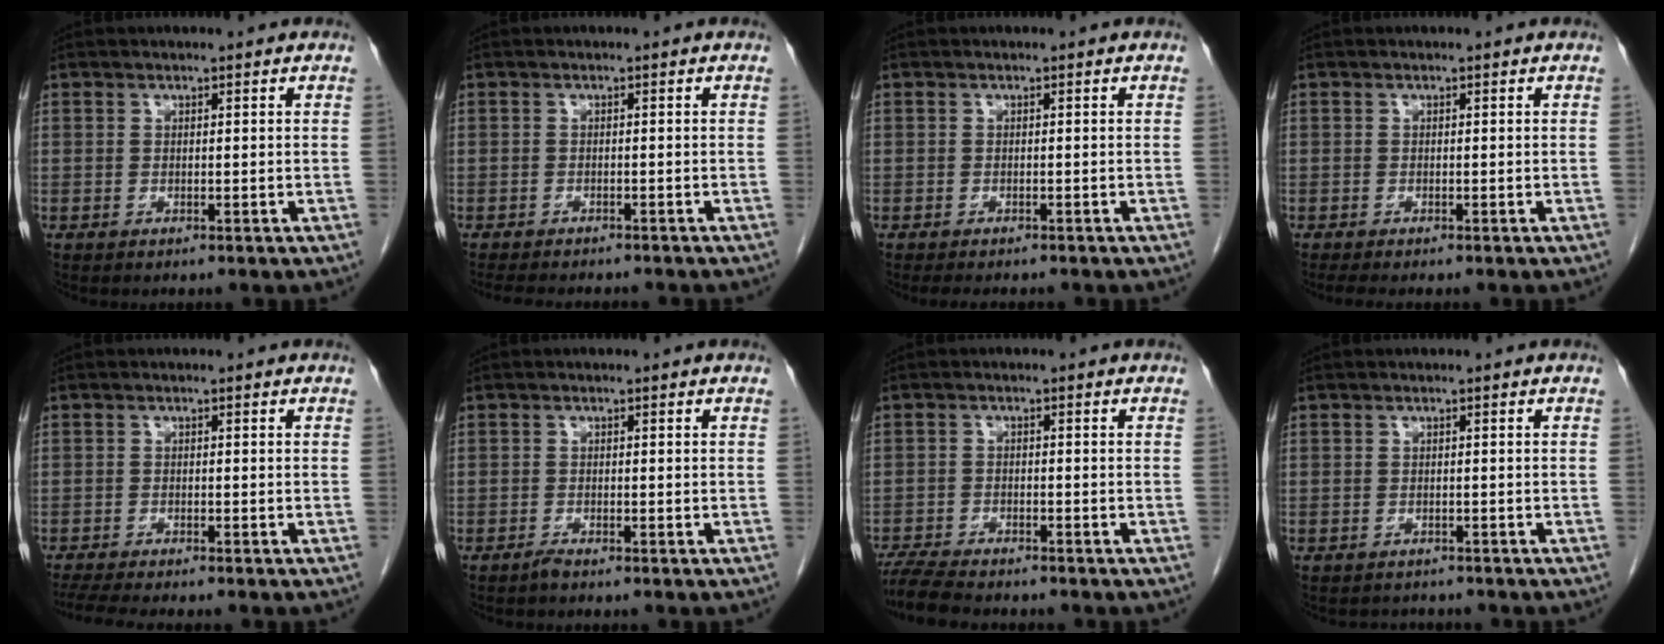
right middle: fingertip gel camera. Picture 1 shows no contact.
{"total": 8.3, "force": [-7.4, 1.9, 3.4], "torque": [-0.047, -0.006, -0.099]}
{"total": 4.2, "force": [-3.6, 1.0, 1.9], "torque": [-0.024, -0.009, -0.047]}
{"total": 2.0, "force": [-1.6, 0.1, 1.1], "torque": [-0.021, -0.008, -0.023]}
{"total": 6.1, "force": [-5.3, 0.0, 3.0], "torque": [-0.047, -0.013, -0.087]}
{"total": 0.9, "force": [-0.9, 0.0, 0.4], "torque": [-0.010, -0.001, -0.015]}
{"total": 7.3, "force": [-6.6, 0.9, 3.0], "torque": [-0.052, -0.018, -0.112]}
{"total": 2.0, "force": [-1.8, 0.8, -0.2], "torque": [-0.004, -0.004, -0.029]}